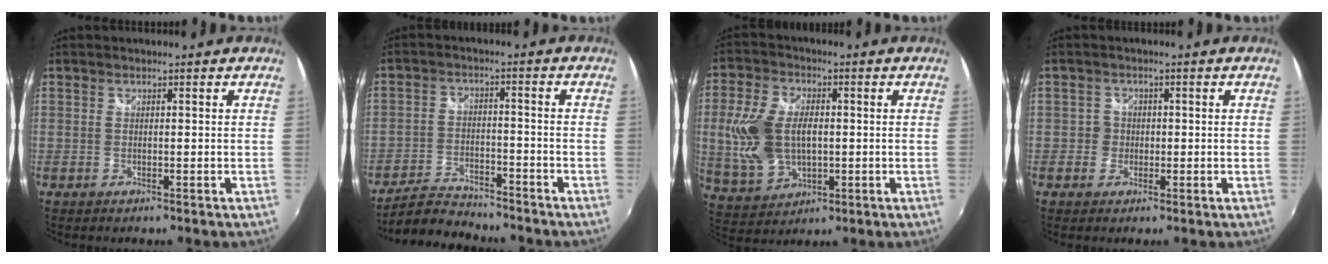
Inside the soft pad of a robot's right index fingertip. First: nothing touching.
{"total": 9.0, "force": [-8.2, 2.8, 2.6], "torque": [-0.083, -0.001, -0.139]}
{"total": 13.6, "force": [0.2, 8.7, 10.4], "torque": [-0.225, 0.005, 0.017]}
{"total": 2.4, "force": [-0.6, 2.3, 0.2], "torque": [-0.003, 0.004, -0.013]}